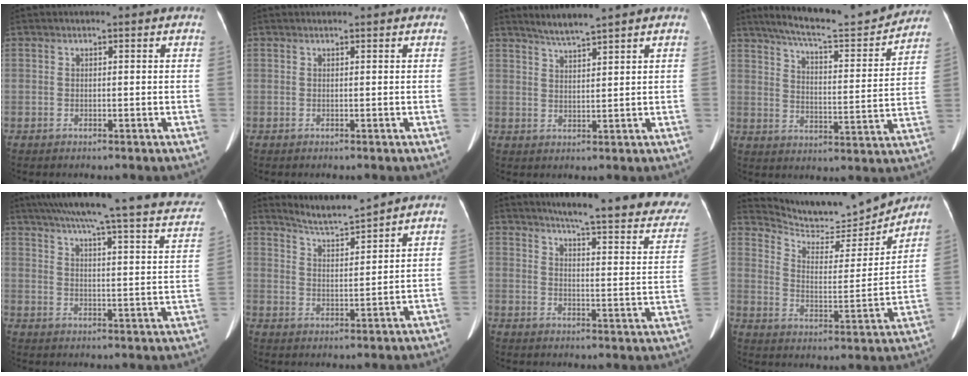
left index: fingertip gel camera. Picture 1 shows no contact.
{"total": 1.6, "force": [1.5, 0.0, 0.4], "torque": [-0.007, 0.023, 0.024]}
{"total": 3.7, "force": [3.2, -0.9, 1.5], "torque": [-0.035, -0.003, 0.068]}
{"total": 18.9, "force": [17.1, 1.2, 7.9], "torque": [-0.122, -0.019, 0.235]}
{"total": 30.3, "force": [26.0, 2.9, 15.3], "torque": [-0.219, -0.038, 0.312]}
{"total": 5.5, "force": [5.3, -1.3, 0.7], "torque": [-0.020, -0.010, 0.104]}
{"total": 25.5, "force": [21.8, 2.6, 12.9], "torque": [-0.166, -0.068, 0.252]}
{"total": 15.4, "force": [14.8, 2.1, 3.7], "torque": [-0.068, -0.014, 0.225]}